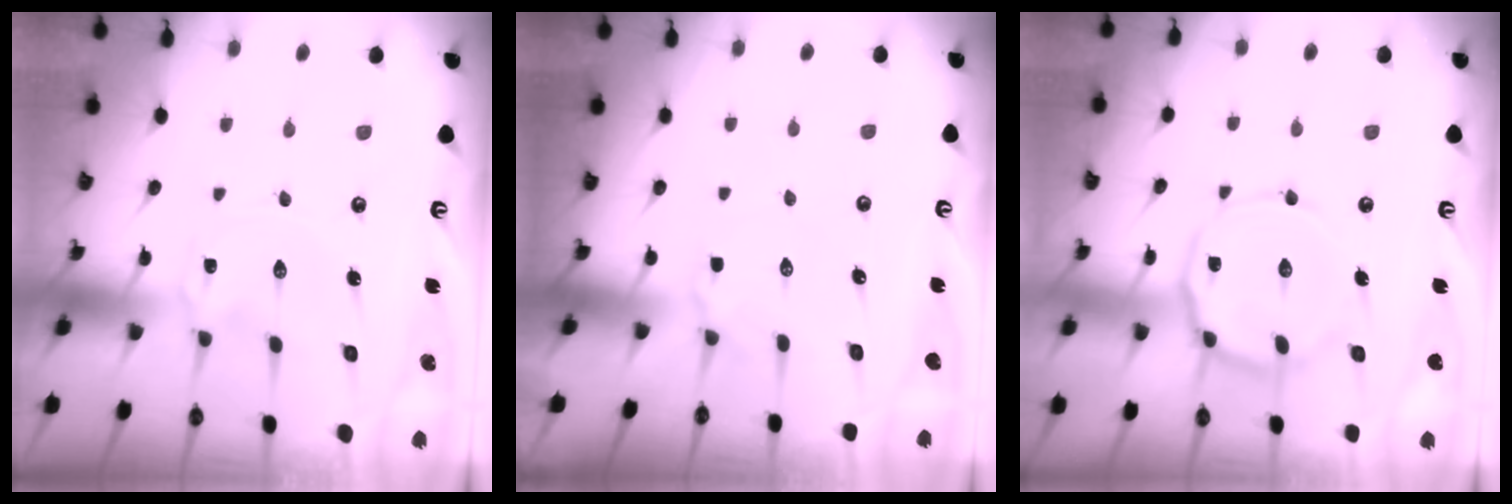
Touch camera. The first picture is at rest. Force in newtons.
{"total": 3.0, "press": 2.9, "slide": 0.7}
{"total": 14.3, "press": 14.3, "slide": 0.9}